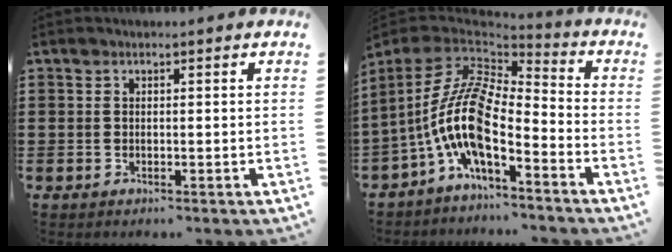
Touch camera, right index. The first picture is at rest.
{"total": 12.0, "force": [-3.9, 4.3, 10.5], "torque": [-0.253, -0.017, -0.093]}